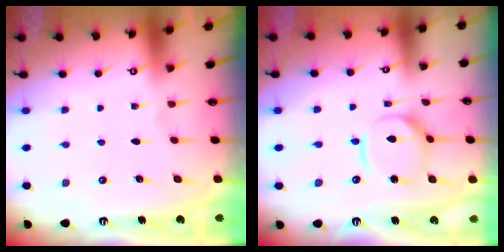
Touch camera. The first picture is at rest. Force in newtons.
{"total": 9.3, "press": 9.3, "slide": 1.0}